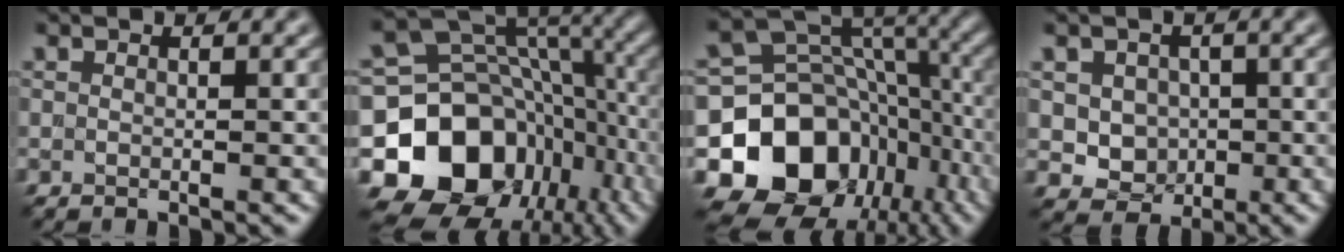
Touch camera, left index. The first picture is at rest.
{"total": 15.6, "force": [-5.8, 11.8, 8.4], "torque": [-0.154, -0.015, -0.102]}
{"total": 14.8, "force": [-5.6, 11.4, 7.5], "torque": [-0.145, -0.006, -0.104]}
{"total": 3.5, "force": [-0.1, 3.1, 1.6], "torque": [-0.020, -0.004, -0.006]}